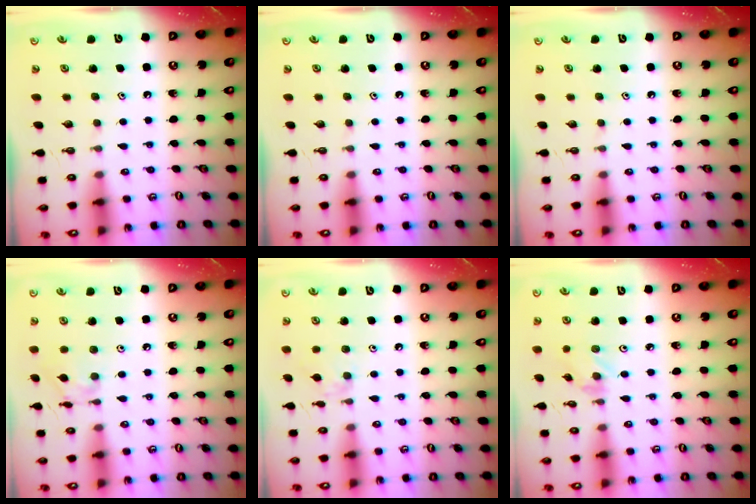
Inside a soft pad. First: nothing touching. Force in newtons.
{"total": 0.0}
{"total": 0.0}
{"total": 8.5, "press": 8.5, "slide": 0.5}
{"total": 5.9, "press": 5.8, "slide": 0.8}
{"total": 0.6, "press": 0.6, "slide": 0.2}